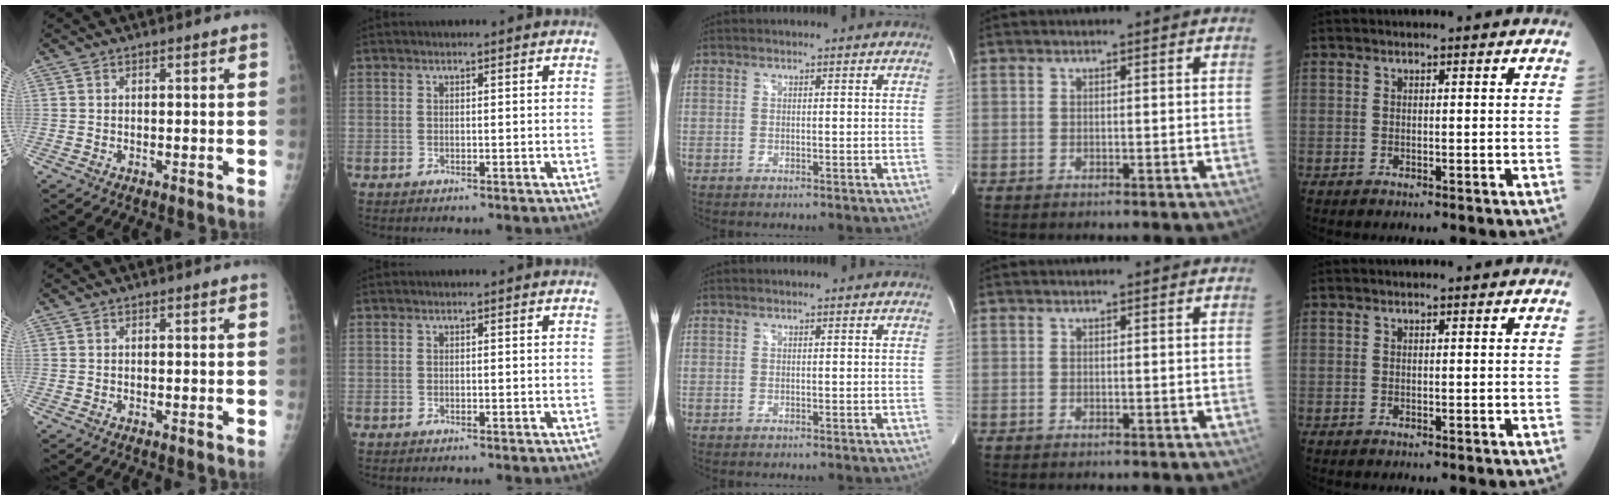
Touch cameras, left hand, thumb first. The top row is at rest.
{}